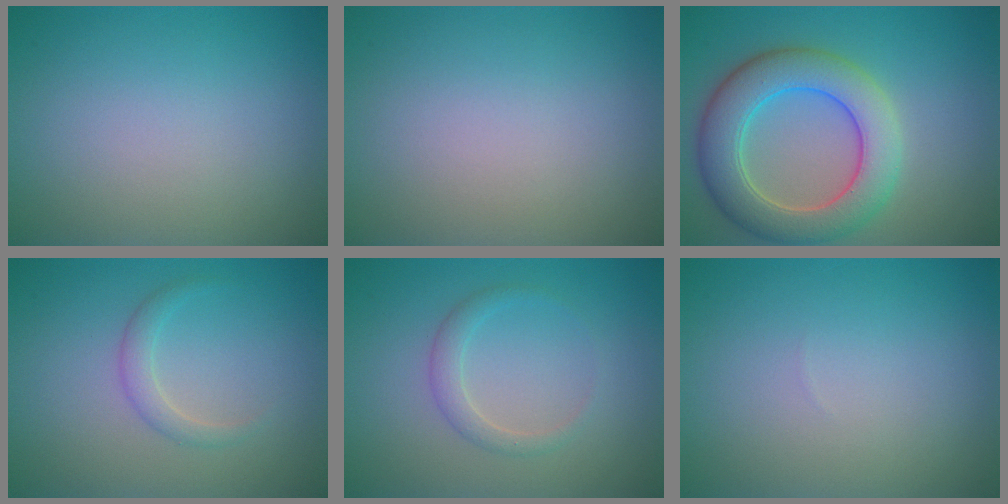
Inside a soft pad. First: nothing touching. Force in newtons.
{"total": 0.0}
{"total": 7.3, "press": 7.3, "slide": 0.5}
{"total": 1.5, "press": 1.5, "slide": 0.1}
{"total": 1.7, "press": 1.7, "slide": 0.0}
{"total": 0.0}